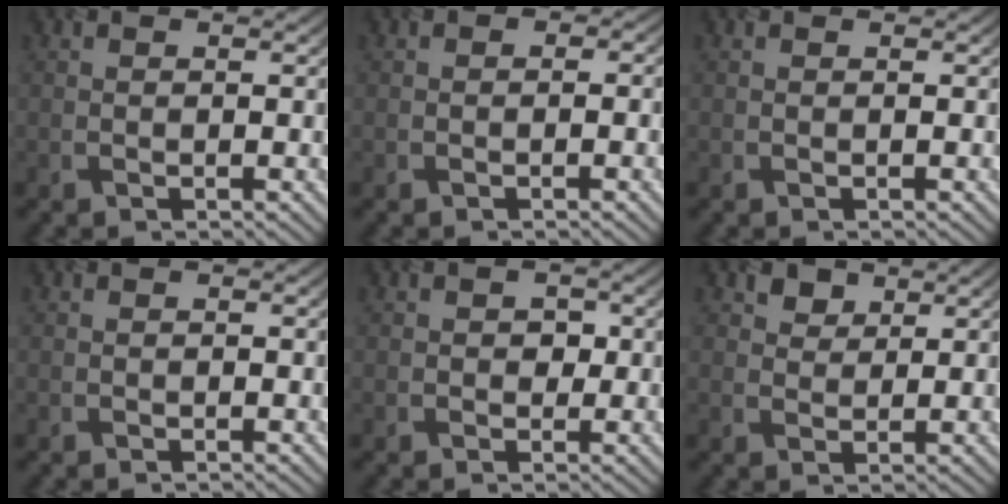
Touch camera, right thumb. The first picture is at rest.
{"total": 1.0, "force": [-0.6, 0.7, 0.3], "torque": [0.003, 0.000, -0.011]}
{"total": 0.0}
{"total": 0.0}
{"total": 1.5, "force": [-0.2, 1.4, 0.6], "torque": [-0.003, 0.000, -0.008]}
{"total": 2.0, "force": [1.5, 1.3, 0.4], "torque": [-0.013, -0.001, 0.025]}